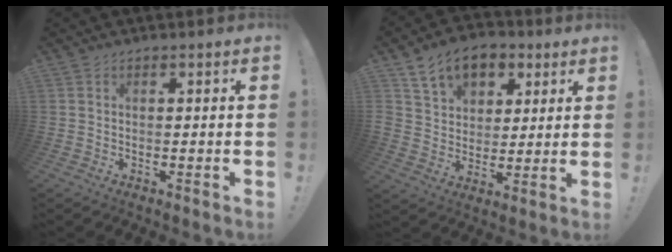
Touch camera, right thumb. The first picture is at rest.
{"total": 12.6, "force": [6.7, 8.9, 5.9], "torque": [-0.090, -0.031, 0.130]}